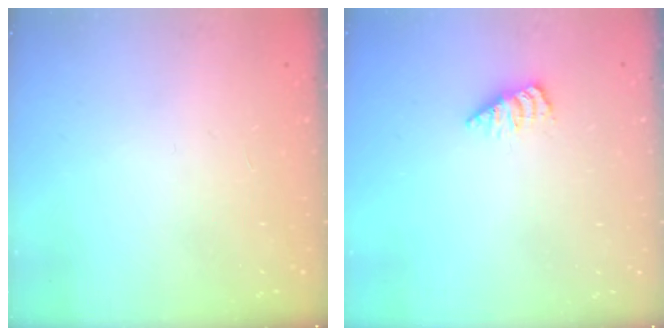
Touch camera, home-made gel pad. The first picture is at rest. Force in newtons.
{"total": 1.9, "press": 1.9, "slide": 0.3}